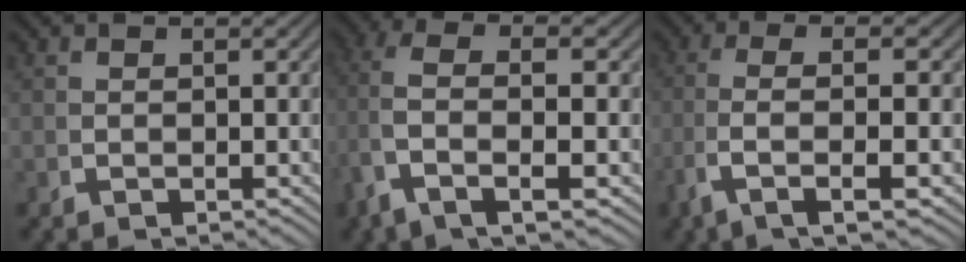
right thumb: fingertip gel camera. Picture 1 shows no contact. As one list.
[{"total": 6.2, "force": [0.4, 2.3, 5.7], "torque": [-0.143, -0.010, 0.018]}, {"total": 6.6, "force": [-0.8, 2.0, 6.3], "torque": [-0.145, -0.010, -0.001]}]